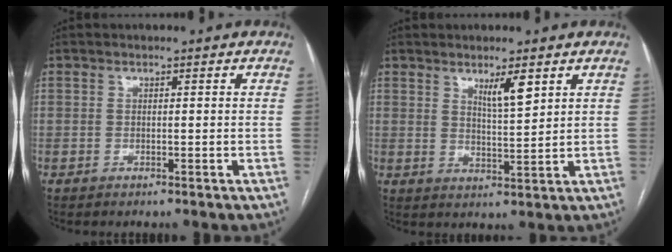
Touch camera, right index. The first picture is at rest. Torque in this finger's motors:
{"motor_torque": [0.45, 0.49, 0.07, 0.03]}